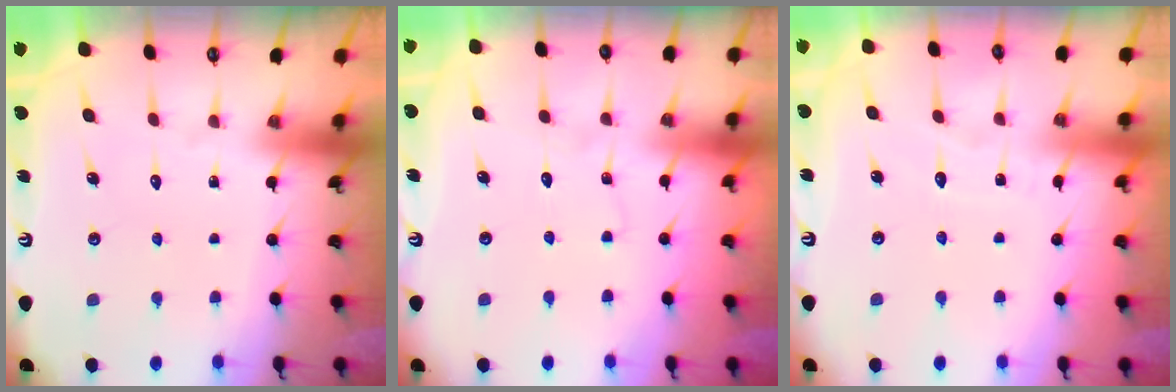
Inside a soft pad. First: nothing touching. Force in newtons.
{"total": 4.3, "press": 4.3, "slide": 0.3}
{"total": 3.6, "press": 3.5, "slide": 0.4}